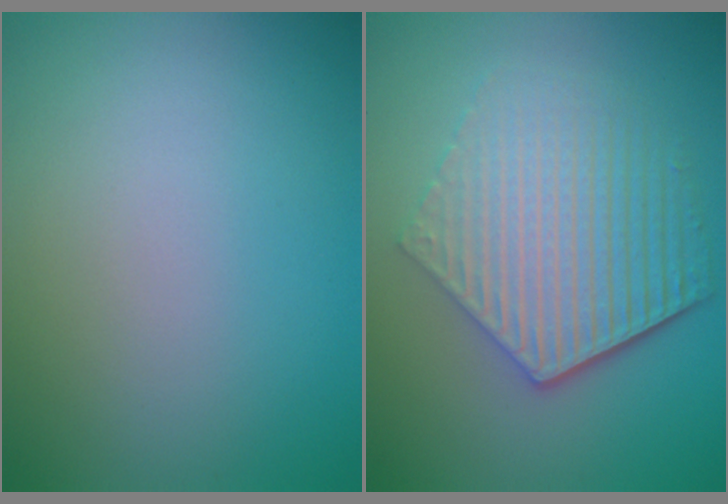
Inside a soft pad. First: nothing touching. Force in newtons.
{"total": 6.2, "press": 4.5, "slide": 4.3}